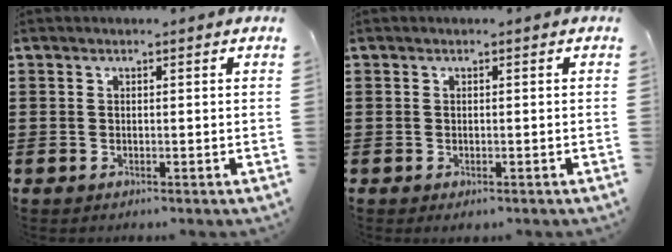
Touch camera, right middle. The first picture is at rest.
{"total": 0.0}